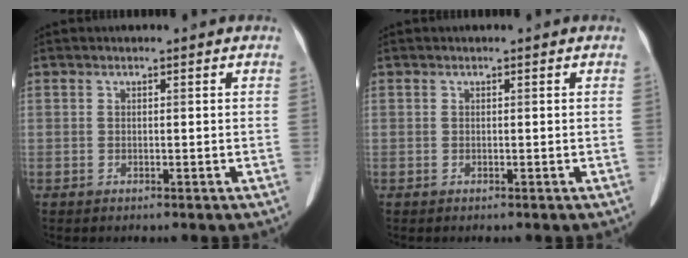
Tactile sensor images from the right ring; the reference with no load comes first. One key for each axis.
{"total": 0.0}